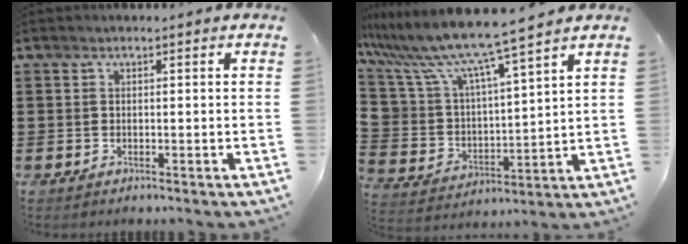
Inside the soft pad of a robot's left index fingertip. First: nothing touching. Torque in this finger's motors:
{"motor_torque": [2.14, 0.00, 1.05, 0.21]}